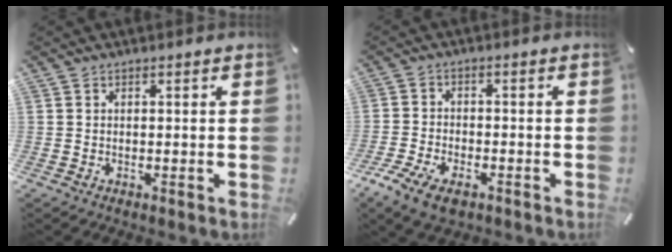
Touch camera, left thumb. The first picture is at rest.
{"total": 6.4, "force": [-4.0, 3.4, 3.6], "torque": [-0.089, 0.010, -0.078]}